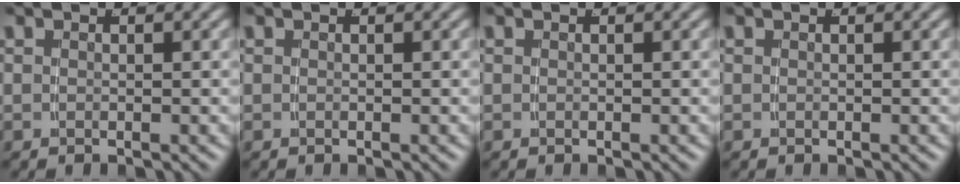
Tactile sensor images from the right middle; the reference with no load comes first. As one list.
[{"total": 0.0}, {"total": 0.0}, {"total": 0.0}]